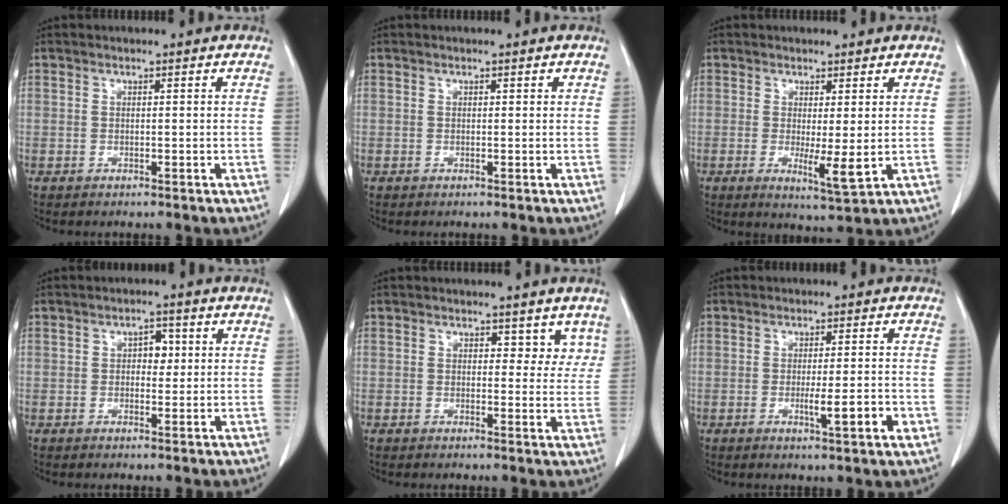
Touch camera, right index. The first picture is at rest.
{"total": 0.0}
{"total": 4.7, "force": [-0.4, 0.4, 4.6], "torque": [-0.080, -0.016, 0.000]}
{"total": 2.6, "force": [0.4, 1.6, 2.0], "torque": [-0.024, 0.007, 0.005]}
{"total": 3.8, "force": [2.4, 2.5, 1.5], "torque": [0.008, -0.005, 0.025]}
{"total": 5.4, "force": [-1.6, 0.2, 5.1], "torque": [-0.084, -0.009, -0.021]}